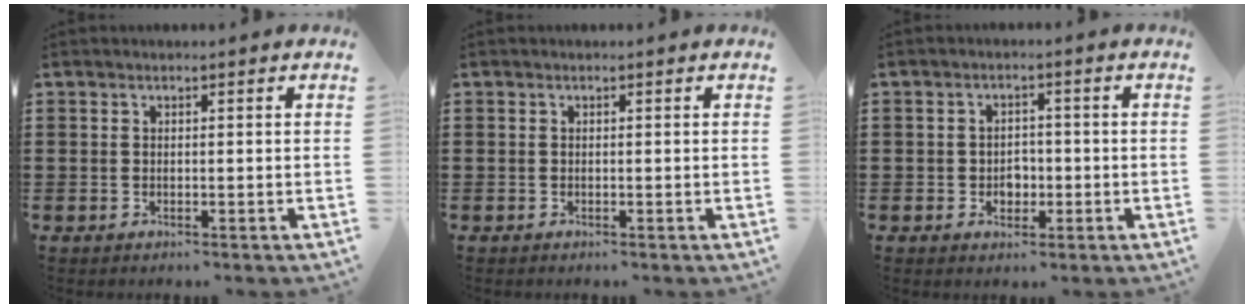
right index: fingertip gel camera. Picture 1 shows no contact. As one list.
[{"total": 0.0}, {"total": 2.6, "force": [-0.7, 2.2, 1.2], "torque": [-0.022, 0.003, -0.018]}]